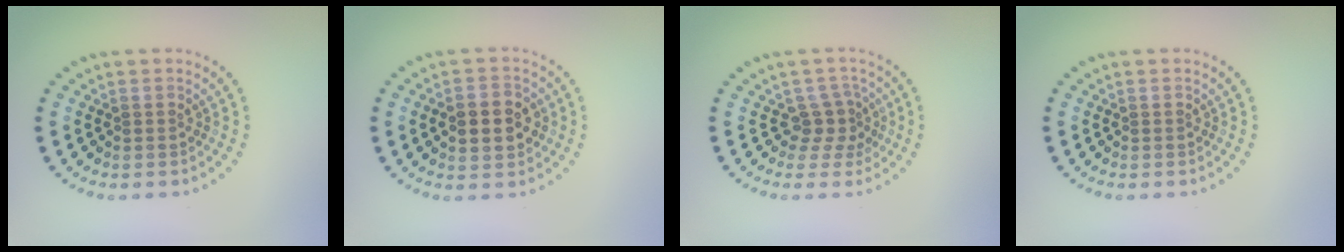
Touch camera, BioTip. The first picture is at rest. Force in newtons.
{"total": 3.9, "press": 3.9, "slide": 0.2}
{"total": 2.3, "press": 1.6, "slide": 1.7}
{"total": 0.0}